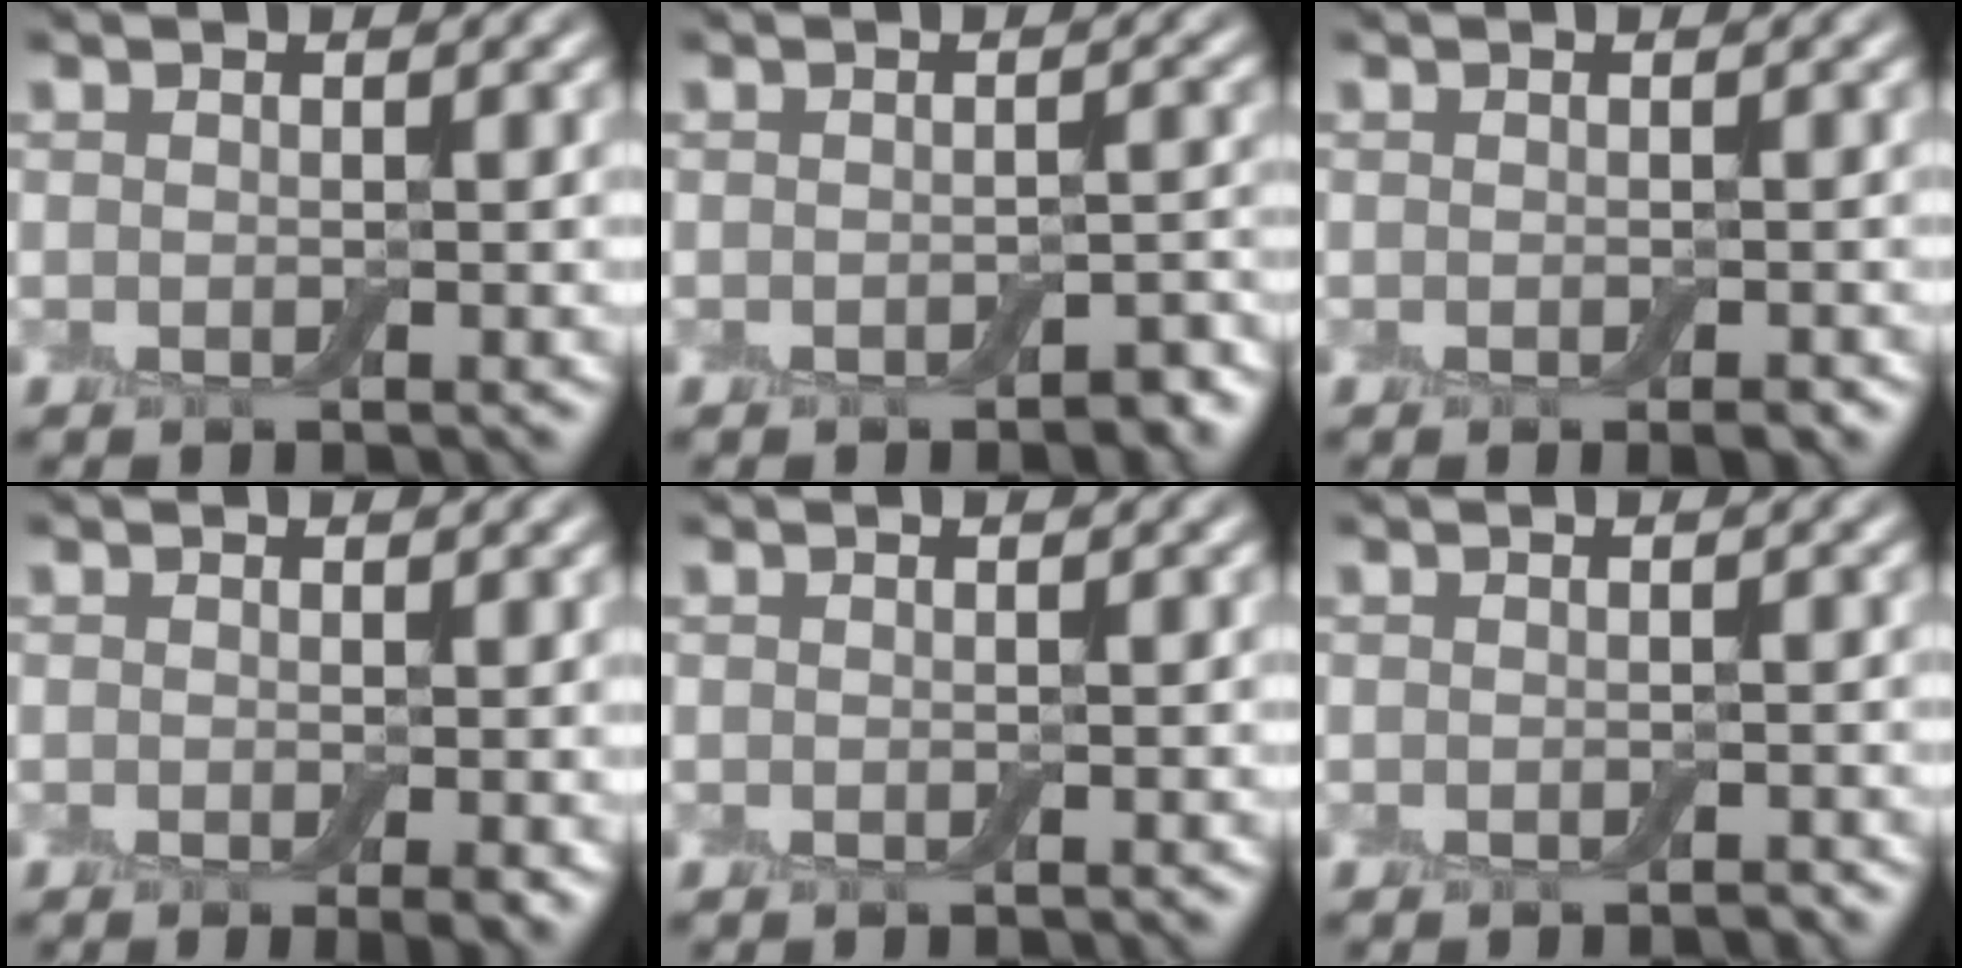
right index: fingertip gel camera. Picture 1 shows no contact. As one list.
[{"total": 1.9, "force": [-1.1, 0.8, 1.2], "torque": [-0.017, 0.003, -0.014]}, {"total": 1.0, "force": [-0.5, 0.2, 0.8], "torque": [-0.013, -0.002, -0.007]}, {"total": 1.8, "force": [-0.3, 0.2, 1.7], "torque": [-0.022, -0.009, -0.006]}, {"total": 0.0}, {"total": 0.6, "force": [-0.5, 0.1, 0.4], "torque": [-0.005, 0.000, -0.006]}]